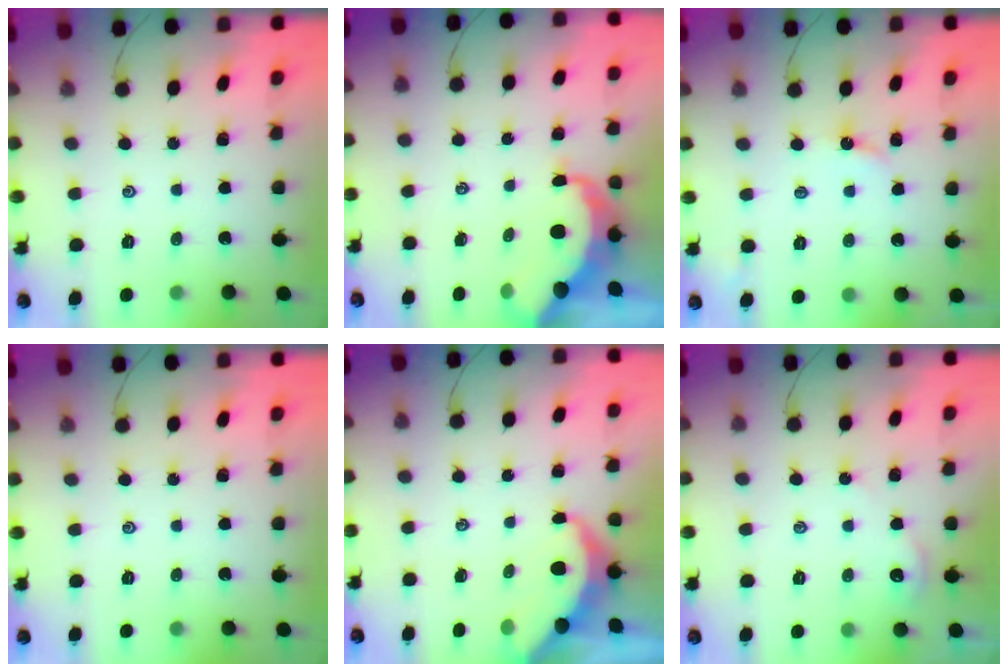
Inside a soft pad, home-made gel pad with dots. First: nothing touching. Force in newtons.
{"total": 8.5, "press": 8.4, "slide": 0.6}
{"total": 2.6, "press": 2.6, "slide": 0.3}
{"total": 0.0}
{"total": 4.7, "press": 4.7, "slide": 0.4}
{"total": 2.8, "press": 2.7, "slide": 0.4}